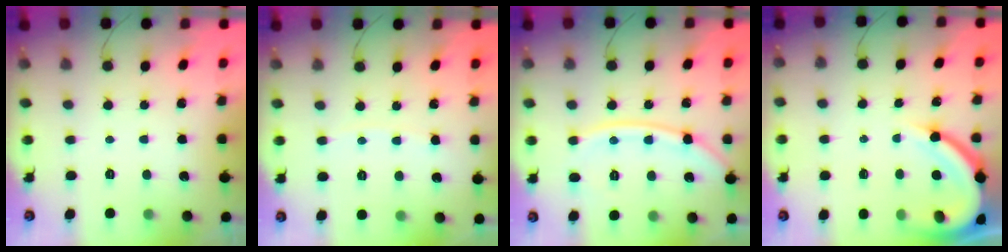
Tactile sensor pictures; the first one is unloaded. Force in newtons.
{"total": 2.0, "press": 2.0, "slide": 0.4}
{"total": 11.7, "press": 11.6, "slide": 0.9}
{"total": 11.4, "press": 11.3, "slide": 1.2}